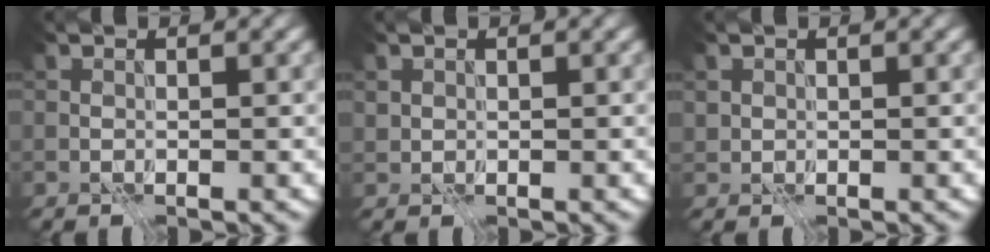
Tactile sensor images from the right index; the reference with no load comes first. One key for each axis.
{"total": 0.8, "fx": 0.1, "fy": 0.8, "fz": 0.1, "tx": -0.006, "ty": -0.005, "tz": 0.004}
{"total": 0.9, "fx": 0.1, "fy": 0.8, "fz": 0.1, "tx": -0.004, "ty": -0.005, "tz": 0.003}